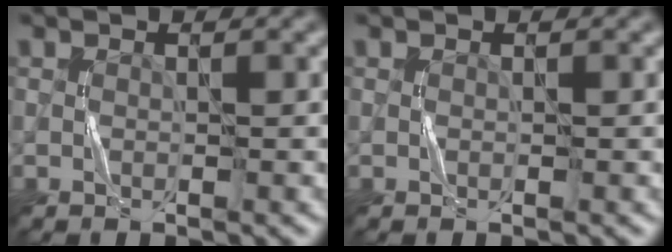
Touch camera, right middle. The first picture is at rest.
{"total": 0.0}